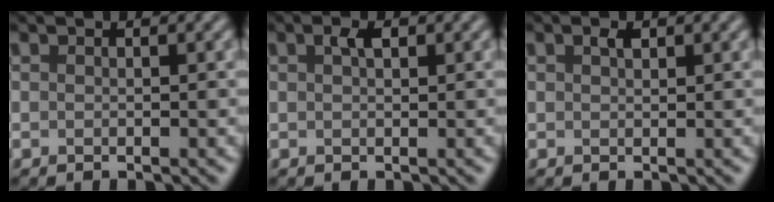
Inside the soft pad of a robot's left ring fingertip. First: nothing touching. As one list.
[{"total": 1.4, "force": [0.7, 0.7, 1.1], "torque": [-0.021, 0.002, 0.012]}, {"total": 1.0, "force": [0.6, 0.5, 0.7], "torque": [-0.015, 0.000, 0.010]}]